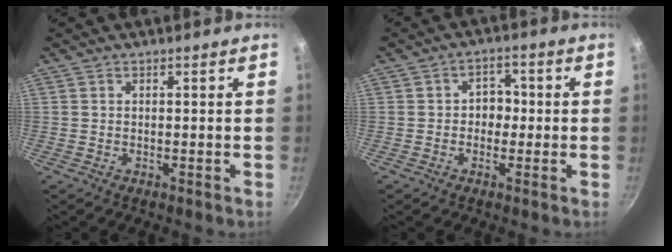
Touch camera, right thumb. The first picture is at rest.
{"total": 4.0, "force": [-0.4, 3.4, 2.2], "torque": [0.006, 0.011, -0.010]}